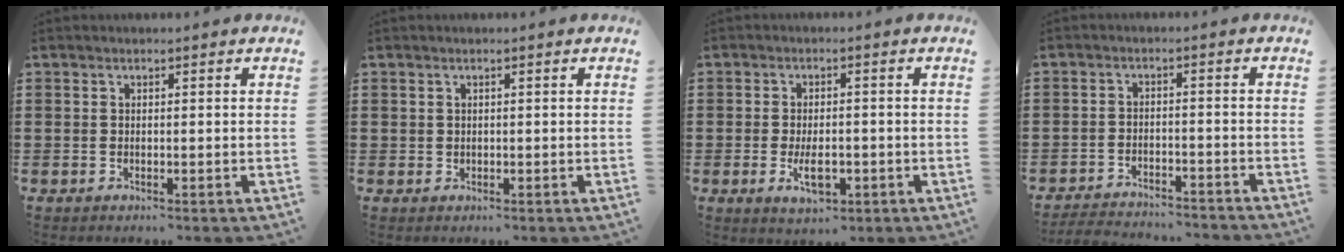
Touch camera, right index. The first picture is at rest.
{"total": 0.6, "force": [0.4, 0.4, 0.2], "torque": [-0.007, 0.000, 0.008]}
{"total": 5.0, "force": [-1.5, 2.5, 4.1], "torque": [-0.076, -0.004, -0.031]}
{"total": 3.5, "force": [-3.5, 0.2, 0.1], "torque": [-0.011, 0.001, -0.077]}